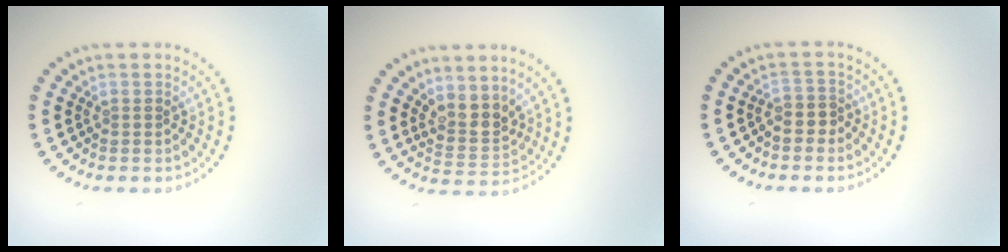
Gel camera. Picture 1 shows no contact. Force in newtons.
{"total": 2.9, "press": 2.3, "slide": 1.8}
{"total": 1.5, "press": 1.2, "slide": 0.9}